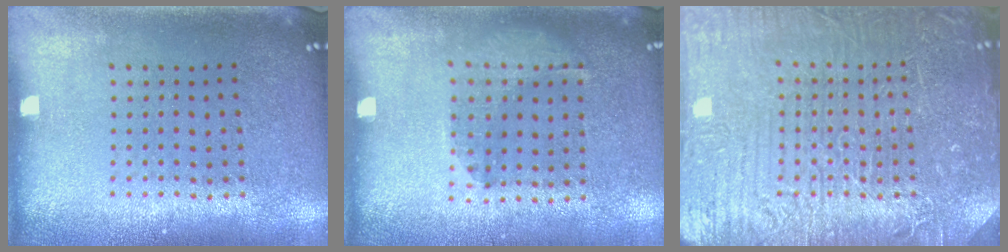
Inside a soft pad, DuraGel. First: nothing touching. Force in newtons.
{"total": 1.3, "press": 0.8, "slide": 1.0}
{"total": 7.8, "press": 7.7, "slide": 1.0}